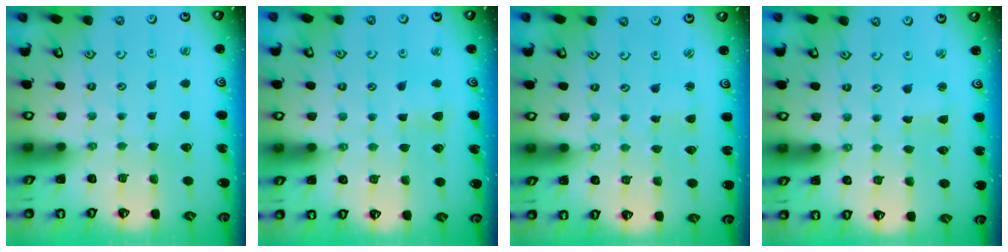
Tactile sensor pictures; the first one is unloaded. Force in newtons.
{"total": 3.9, "press": 3.8, "slide": 0.6}
{"total": 1.4, "press": 1.4, "slide": 0.2}
{"total": 1.8, "press": 1.7, "slide": 0.3}